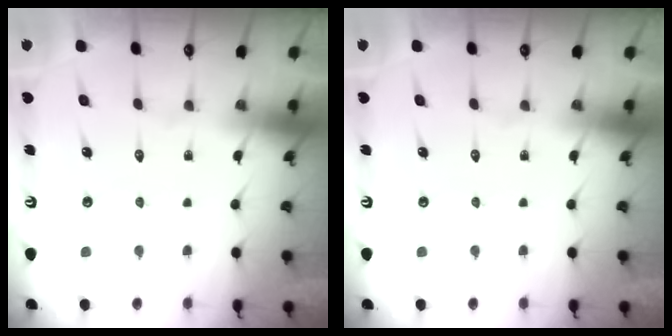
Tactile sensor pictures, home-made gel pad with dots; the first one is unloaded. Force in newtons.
{"total": 0.0}